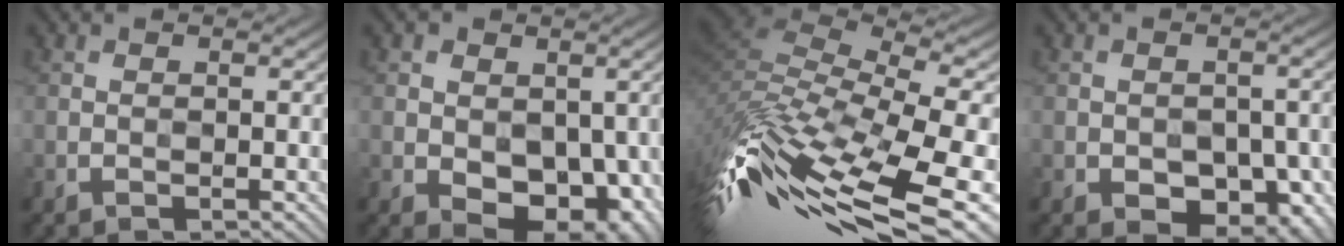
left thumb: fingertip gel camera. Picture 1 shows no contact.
{"total": 9.3, "force": [-0.9, 6.9, 6.2], "torque": [-0.084, -0.013, -0.001]}
{"total": 15.3, "force": [-5.4, 4.8, 13.5], "torque": [-0.277, -0.011, -0.078]}
{"total": 5.7, "force": [-2.7, 3.8, 3.3], "torque": [-0.051, -0.014, -0.035]}